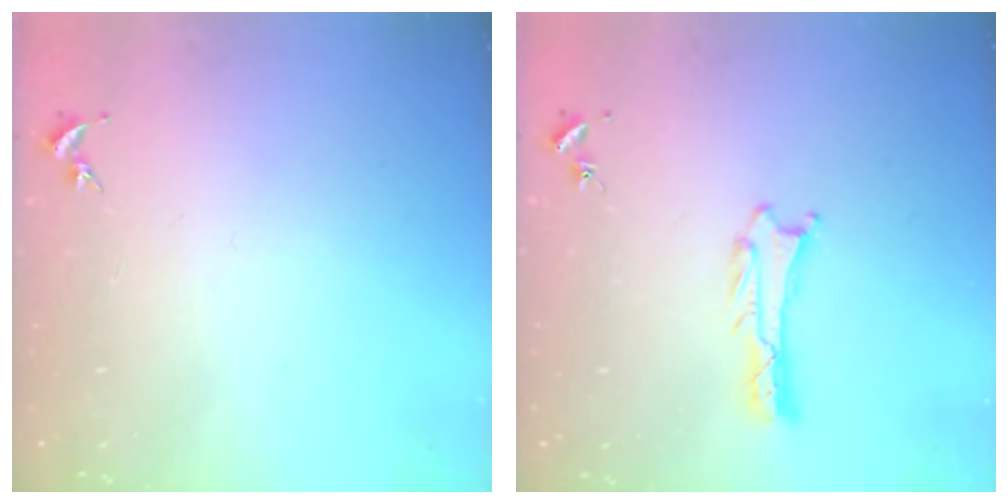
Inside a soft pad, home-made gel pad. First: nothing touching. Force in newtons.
{"total": 0.6, "press": 0.6, "slide": 0.1}